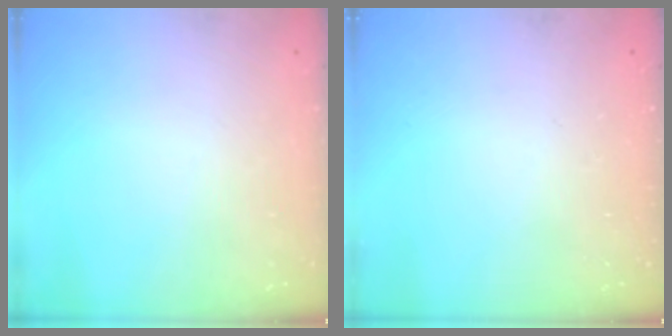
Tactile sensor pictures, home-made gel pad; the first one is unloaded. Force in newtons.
{"total": 0.0}